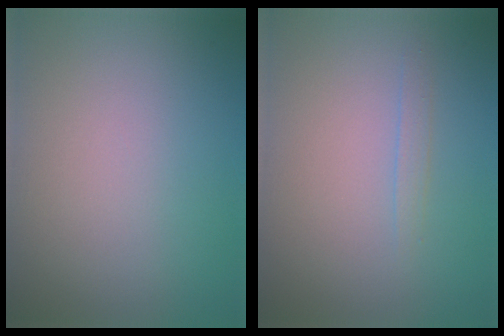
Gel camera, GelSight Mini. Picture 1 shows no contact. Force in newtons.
{"total": 0.8, "press": 0.8, "slide": 0.0}